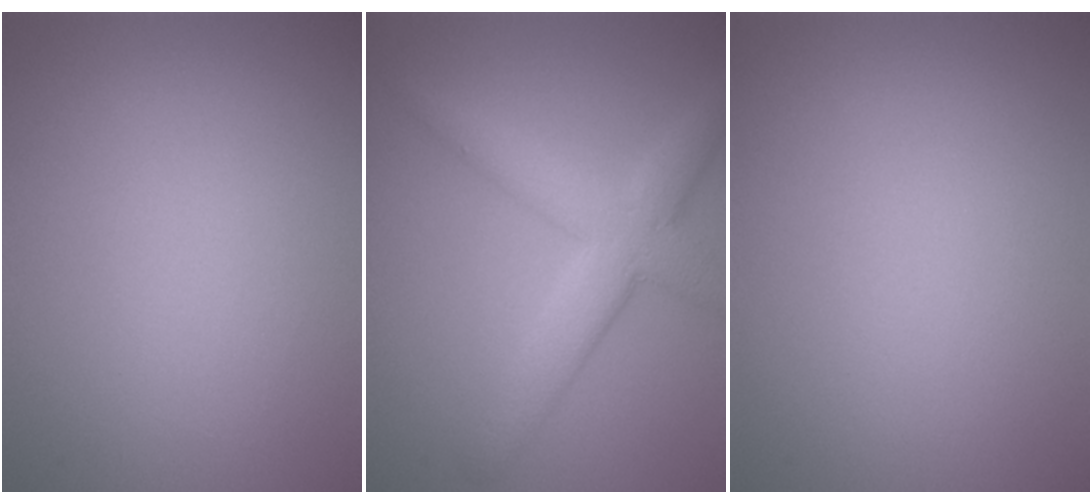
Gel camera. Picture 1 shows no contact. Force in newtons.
{"total": 5.4, "press": 5.4, "slide": 0.4}
{"total": 0.0}